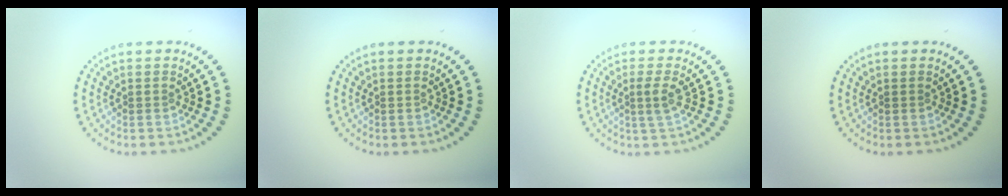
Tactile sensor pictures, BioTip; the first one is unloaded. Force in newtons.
{"total": 0.0}
{"total": 1.7, "press": 1.3, "slide": 1.0}
{"total": 0.0}